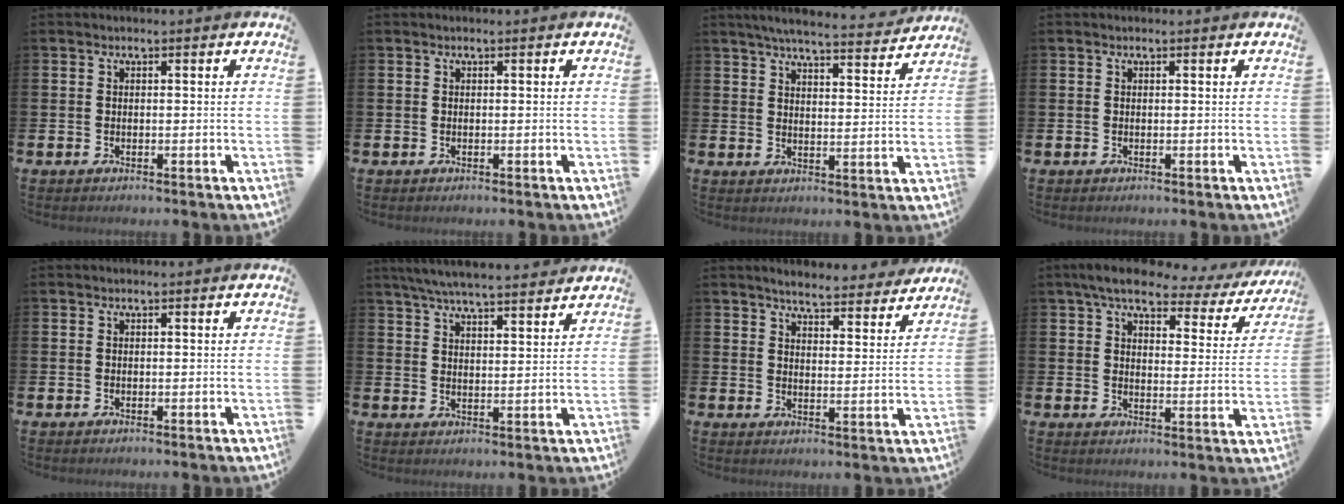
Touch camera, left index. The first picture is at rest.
{"total": 0.0}
{"total": 5.9, "force": [5.7, 0.2, 1.6], "torque": [-0.039, -0.040, 0.097]}
{"total": 0.0}
{"total": 0.0}
{"total": 6.1, "force": [5.9, 0.4, 1.6], "torque": [-0.048, -0.030, 0.106]}
{"total": 4.9, "force": [4.8, 0.5, 0.8], "torque": [-0.024, -0.036, 0.079]}
{"total": 6.0, "force": [4.9, 2.0, 2.9], "torque": [-0.066, -0.029, 0.076]}